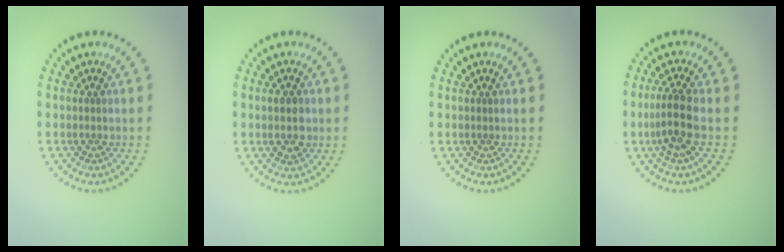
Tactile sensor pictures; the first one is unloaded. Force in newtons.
{"total": 2.8, "press": 2.8, "slide": 0.2}
{"total": 0.0}
{"total": 3.0, "press": 2.5, "slide": 1.7}